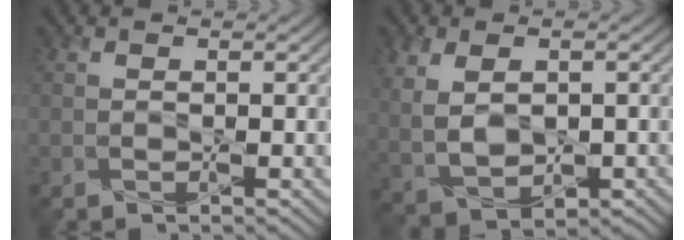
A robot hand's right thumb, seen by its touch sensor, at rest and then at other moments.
{"total": 7.0, "force": [0.7, 4.4, 5.3], "torque": [-0.124, -0.012, 0.023]}